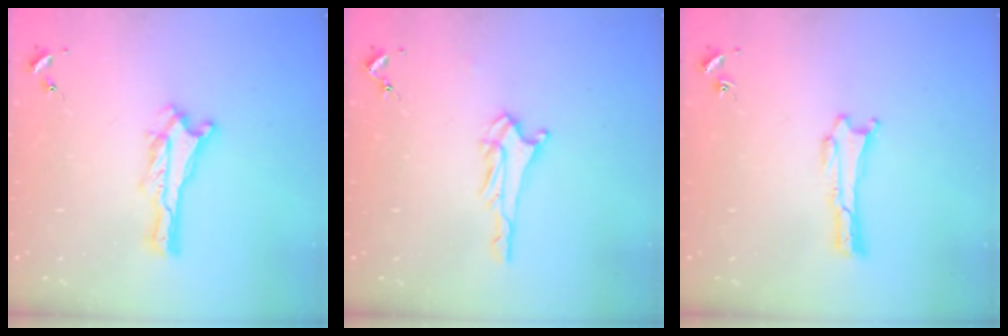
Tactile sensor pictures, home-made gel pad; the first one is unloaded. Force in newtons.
{"total": 2.6, "press": 2.6, "slide": 0.3}
{"total": 0.0}